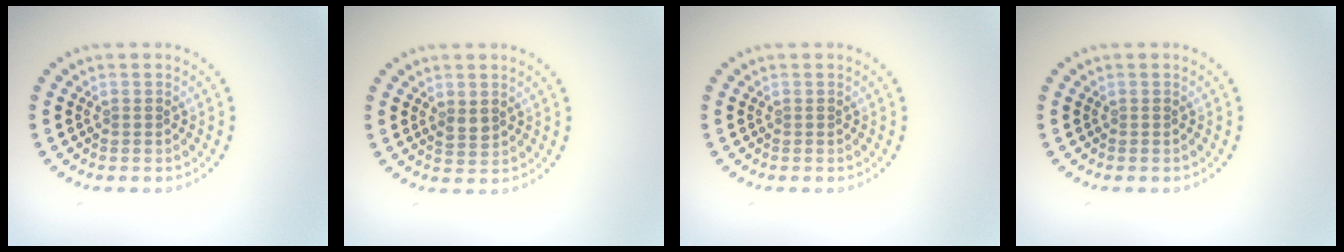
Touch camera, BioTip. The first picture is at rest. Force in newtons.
{"total": 1.3, "press": 1.2, "slide": 0.3}
{"total": 0.0}
{"total": 0.0}